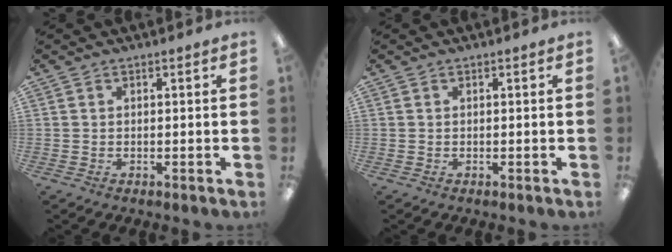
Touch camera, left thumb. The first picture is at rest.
{"total": 0.0}